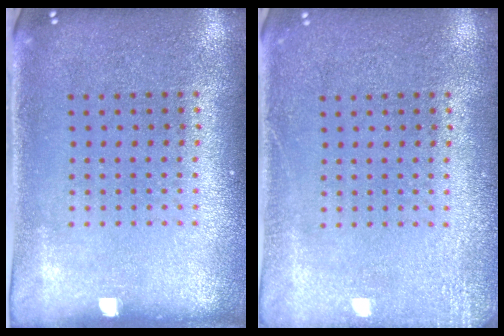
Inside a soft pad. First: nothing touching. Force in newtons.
{"total": 1.9, "press": 1.9, "slide": 0.3}